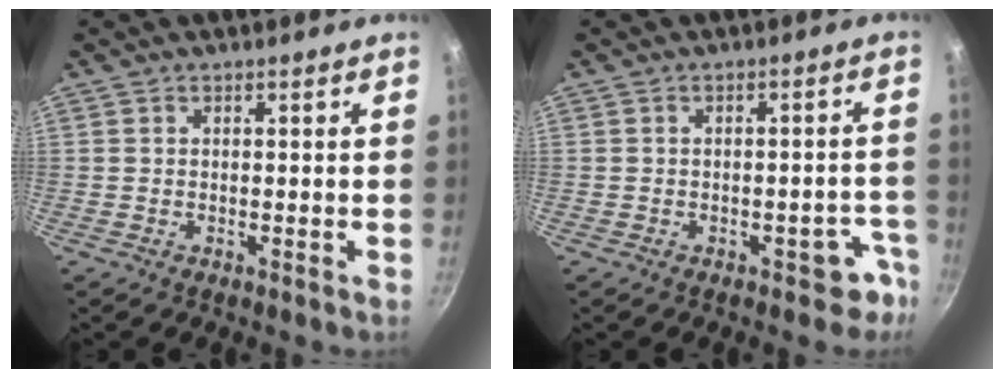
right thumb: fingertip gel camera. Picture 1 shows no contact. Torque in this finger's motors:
{"motor_torque": [2.58, 2.44, 0.60, -0.42, 0.14]}